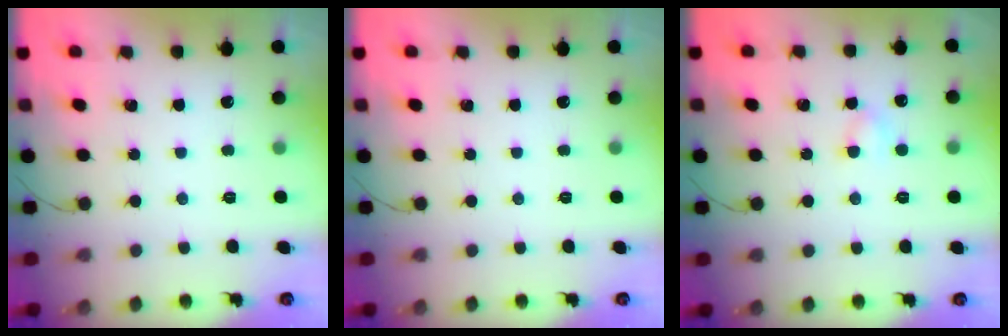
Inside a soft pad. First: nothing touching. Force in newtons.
{"total": 0.0}
{"total": 3.1, "press": 2.9, "slide": 1.1}